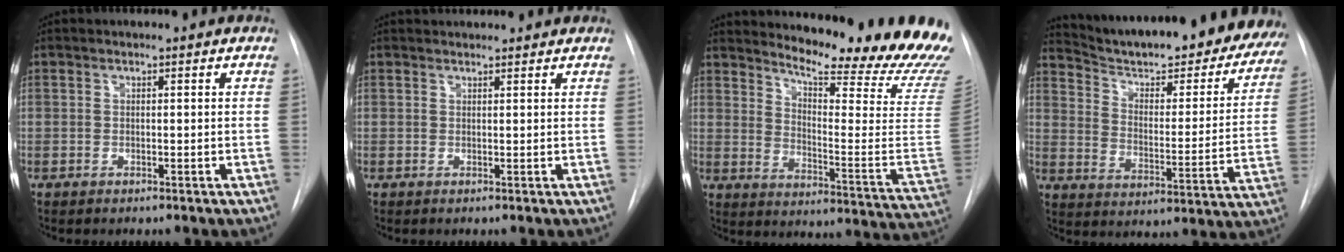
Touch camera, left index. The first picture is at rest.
{"total": 5.3, "force": [5.0, 1.0, 1.2], "torque": [-0.013, 0.030, 0.060]}
{"total": 25.0, "force": [22.4, 1.7, 11.0], "torque": [-0.161, -0.132, 0.269]}
{"total": 30.7, "force": [27.2, 6.2, 12.8], "torque": [-0.194, -0.078, 0.342]}